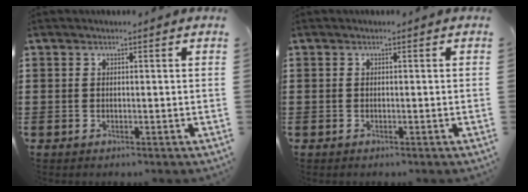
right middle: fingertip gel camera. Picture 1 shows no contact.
{"total": 0.0}